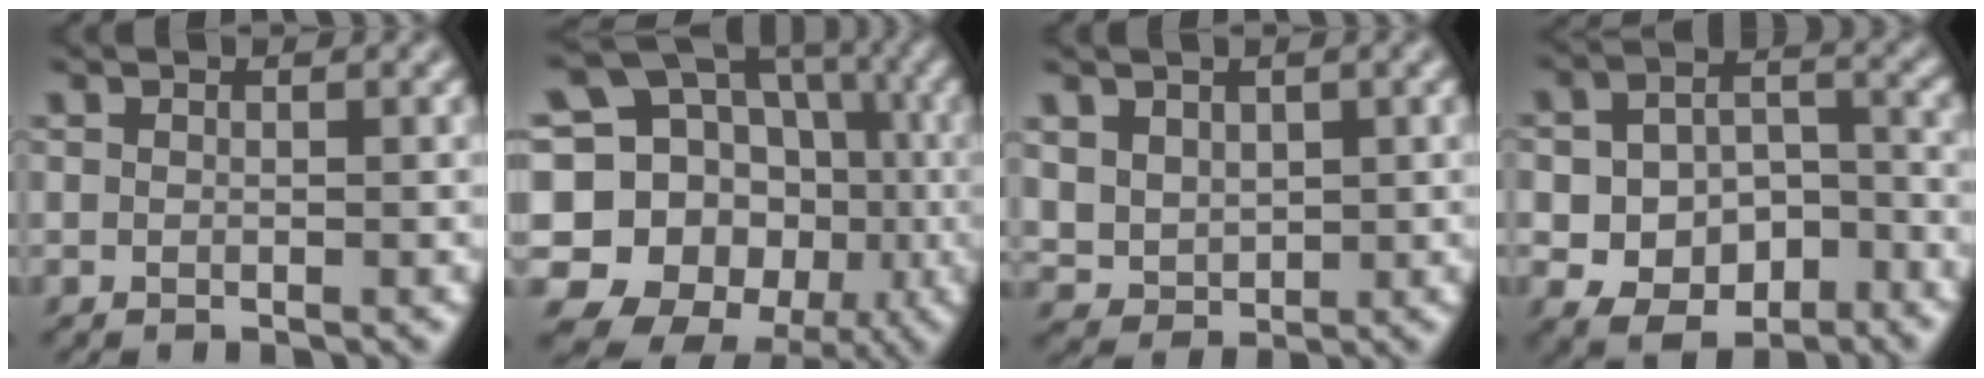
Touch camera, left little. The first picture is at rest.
{"total": 17.7, "force": [-1.1, 15.5, 8.5], "torque": [-0.183, 0.005, -0.020]}
{"total": 3.2, "force": [1.1, 2.6, 1.4], "torque": [-0.054, -0.006, 0.036]}
{"total": 8.6, "force": [-3.3, 6.2, 5.0], "torque": [-0.071, -0.011, -0.053]}